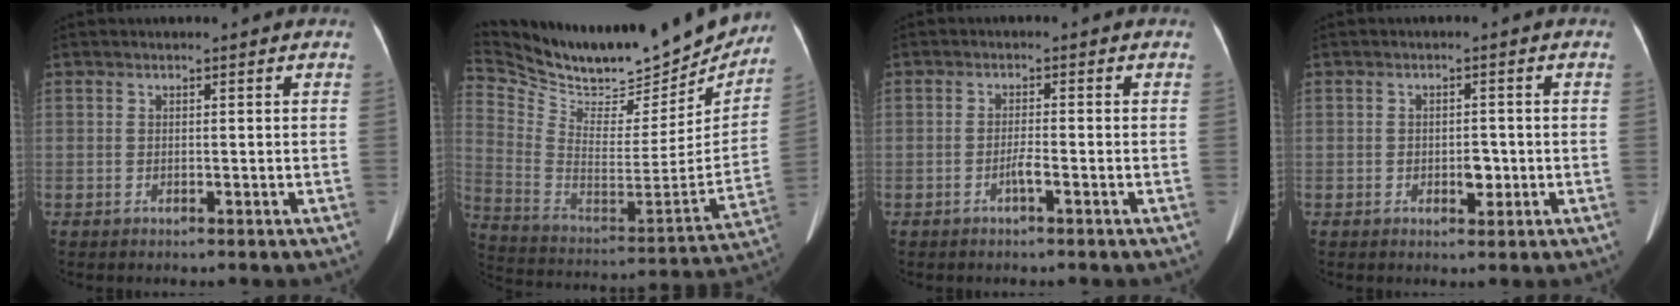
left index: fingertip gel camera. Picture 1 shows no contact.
{"total": 28.9, "force": [25.7, 9.1, 9.8], "torque": [-0.201, -0.042, 0.385]}
{"total": 1.8, "force": [-1.0, -0.1, 1.5], "torque": [-0.027, 0.000, -0.020]}
{"total": 2.7, "force": [-0.7, 1.5, 2.1], "torque": [-0.027, 0.003, -0.006]}